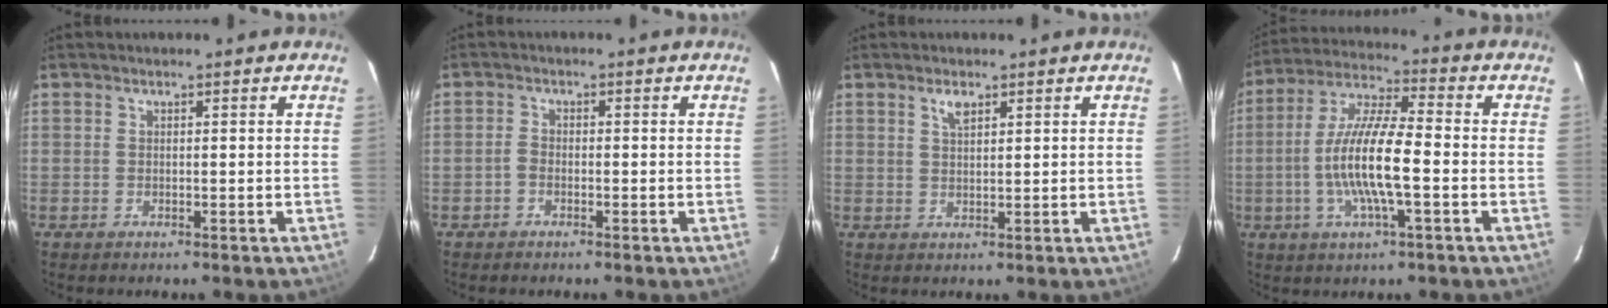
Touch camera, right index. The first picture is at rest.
{"total": 1.4, "force": [-1.0, 0.8, 0.5], "torque": [-0.008, 0.004, -0.021]}
{"total": 2.4, "force": [1.5, 0.9, 1.6], "torque": [-0.028, 0.004, 0.028]}
{"total": 13.0, "force": [-2.7, 2.3, 12.5], "torque": [-0.250, 0.000, -0.056]}